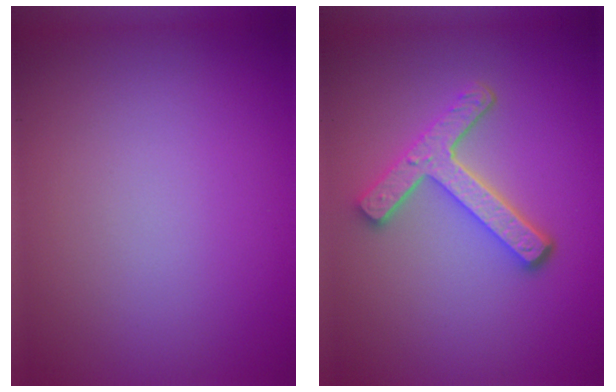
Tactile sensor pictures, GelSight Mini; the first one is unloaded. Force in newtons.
{"total": 4.5, "press": 3.4, "slide": 2.9}